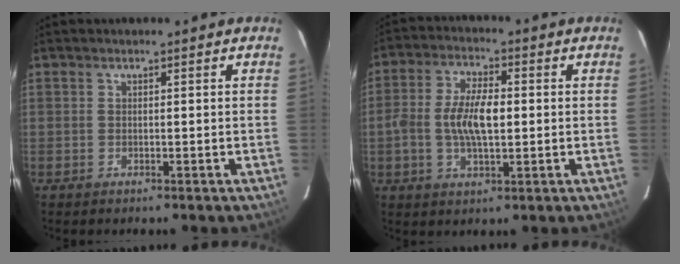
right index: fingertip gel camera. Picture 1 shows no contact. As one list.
[{"total": 8.6, "force": [-0.5, 3.6, 7.8], "torque": [-0.153, 0.008, -0.010]}]